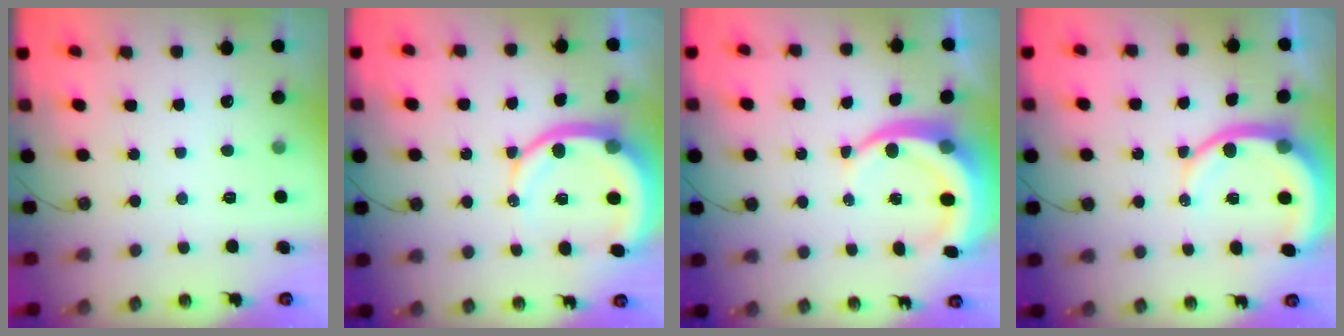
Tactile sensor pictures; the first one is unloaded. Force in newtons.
{"total": 11.4, "press": 11.3, "slide": 1.4}
{"total": 10.2, "press": 10.1, "slide": 1.3}
{"total": 10.7, "press": 10.6, "slide": 1.5}